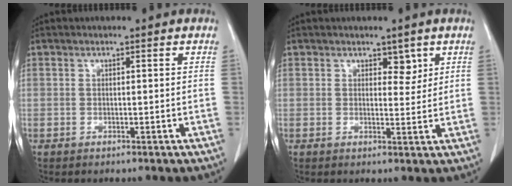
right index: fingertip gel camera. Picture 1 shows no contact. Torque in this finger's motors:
{"motor_torque": [-0.21, 0.21, 0.01, 0.00]}